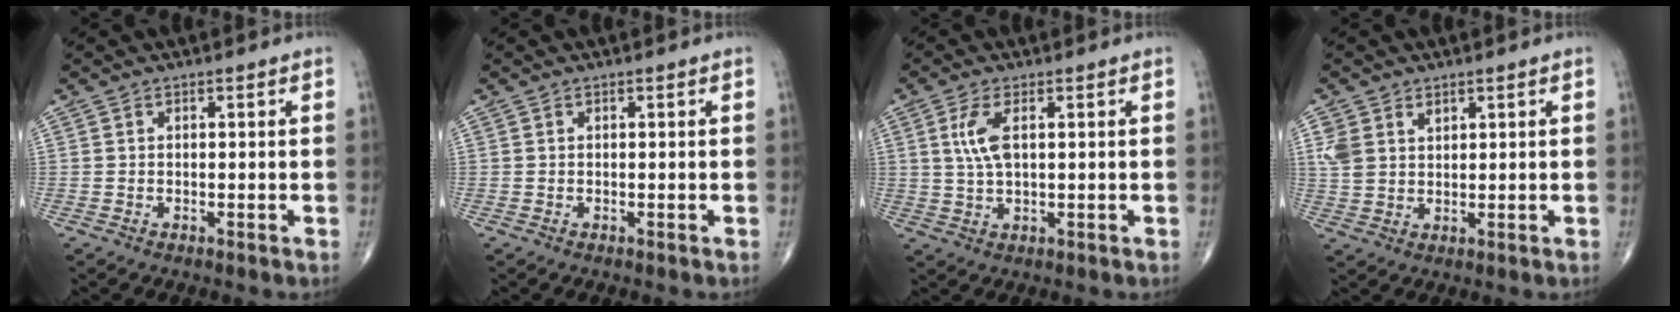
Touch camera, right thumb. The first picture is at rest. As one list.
[{"total": 0.0}, {"total": 5.1, "force": [1.4, 2.0, 4.5], "torque": [-0.101, -0.002, 0.029]}, {"total": 4.9, "force": [2.2, 3.4, 2.7], "torque": [-0.045, -0.005, 0.051]}]